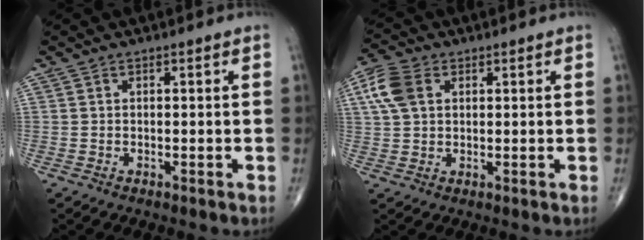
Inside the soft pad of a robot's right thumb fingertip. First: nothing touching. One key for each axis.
{"total": 7.4, "fx": 2.3, "fy": 5.1, "fz": 4.9, "tx": -0.109, "ty": 0.011, "tz": 0.043}